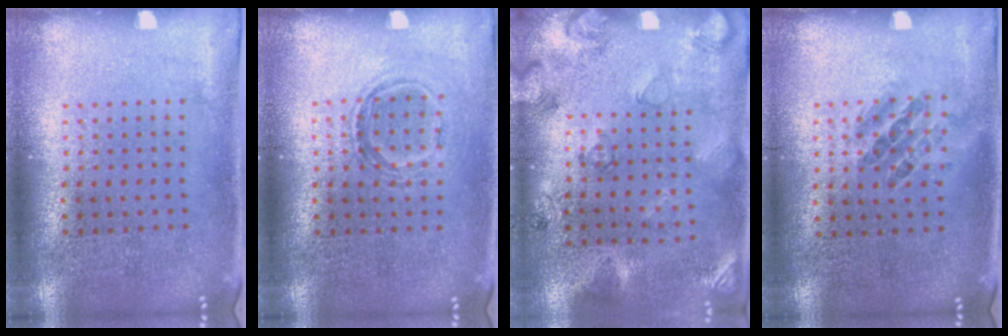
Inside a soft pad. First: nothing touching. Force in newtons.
{"total": 1.1, "press": 0.9, "slide": 0.6}
{"total": 2.6, "press": 1.7, "slide": 2.0}
{"total": 0.9, "press": 0.8, "slide": 0.5}